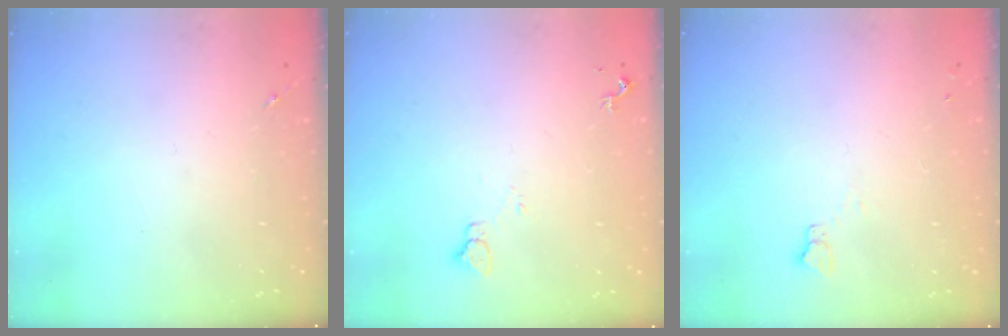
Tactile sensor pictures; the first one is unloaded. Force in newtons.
{"total": 5.1, "press": 5.1, "slide": 0.5}
{"total": 2.3, "press": 2.3, "slide": 0.2}